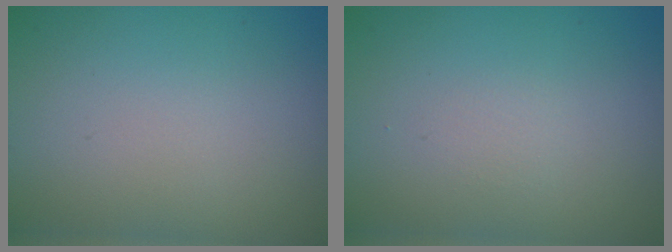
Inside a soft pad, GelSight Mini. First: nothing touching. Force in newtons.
{"total": 0.6, "press": 0.6, "slide": 0.0}